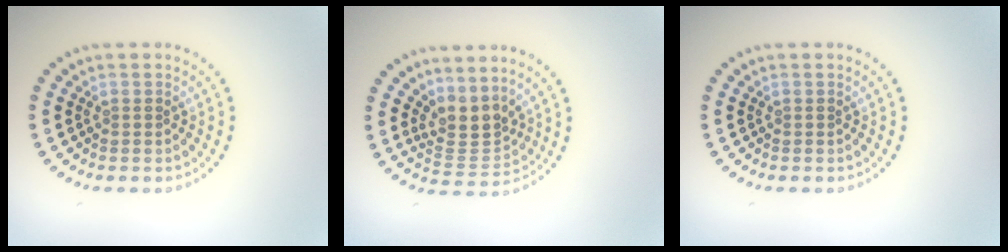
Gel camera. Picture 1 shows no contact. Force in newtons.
{"total": 3.2, "press": 2.4, "slide": 2.1}
{"total": 0.0}